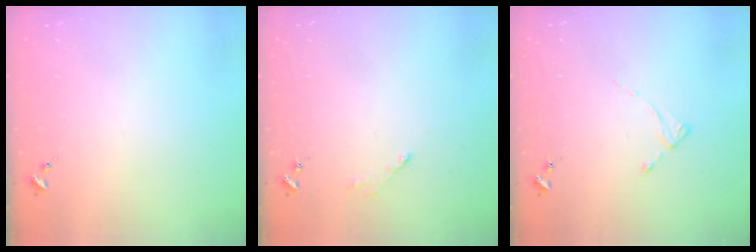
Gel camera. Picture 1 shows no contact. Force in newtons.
{"total": 2.6, "press": 2.6, "slide": 0.3}
{"total": 2.0, "press": 2.0, "slide": 0.3}